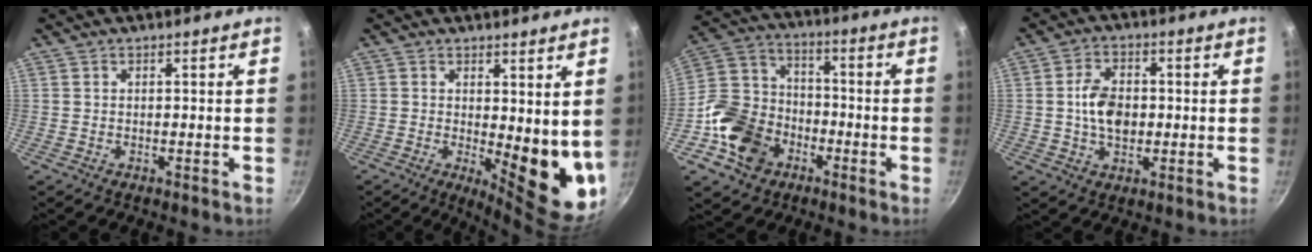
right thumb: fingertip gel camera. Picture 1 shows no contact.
{"total": 11.6, "force": [1.1, 4.6, 10.6], "torque": [-0.111, -0.035, 0.023]}
{"total": 16.0, "force": [-6.5, 12.5, 7.6], "torque": [-0.126, 0.049, -0.129]}
{"total": 8.0, "force": [-0.1, 5.4, 5.9], "torque": [-0.091, 0.009, -0.006]}